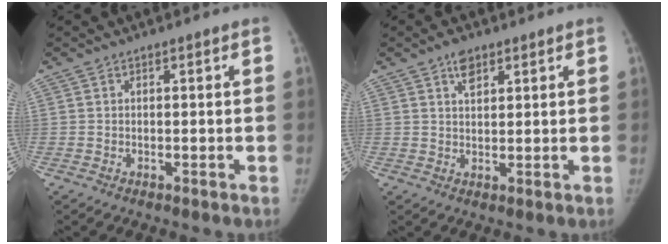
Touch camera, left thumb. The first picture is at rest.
{"total": 3.6, "force": [2.2, 1.9, 2.2], "torque": [-0.026, -0.009, 0.038]}